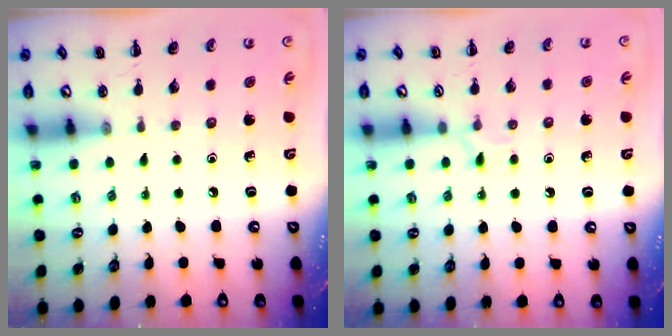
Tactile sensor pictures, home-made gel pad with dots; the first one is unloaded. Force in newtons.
{"total": 4.7, "press": 4.5, "slide": 1.4}